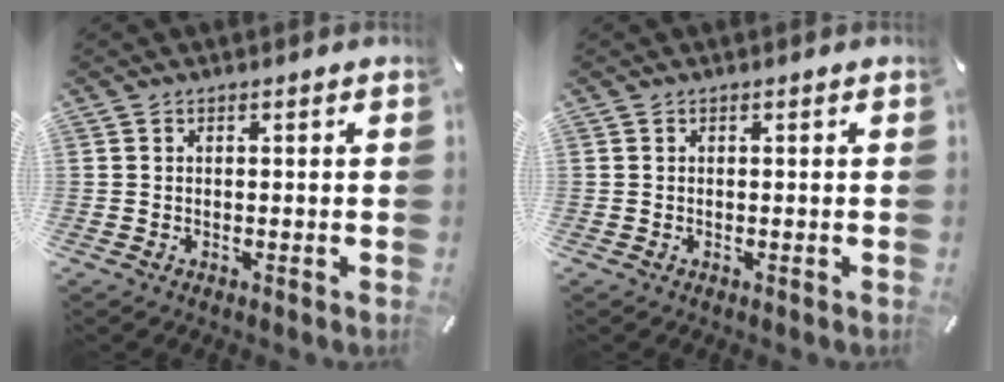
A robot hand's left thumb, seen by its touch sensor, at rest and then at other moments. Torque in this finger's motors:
{"motor_torque": [0.00, 0.00, 0.00, 0.00, -0.01]}